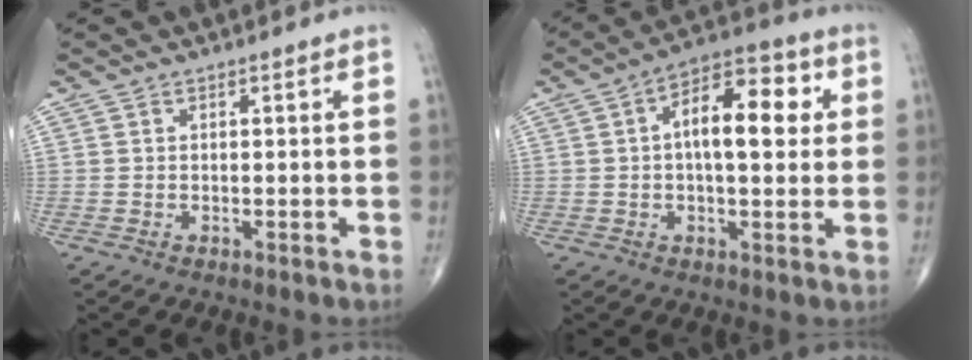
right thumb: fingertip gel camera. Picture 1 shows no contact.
{"total": 12.9, "force": [2.2, 6.1, 11.1], "torque": [-0.151, 0.021, 0.025]}